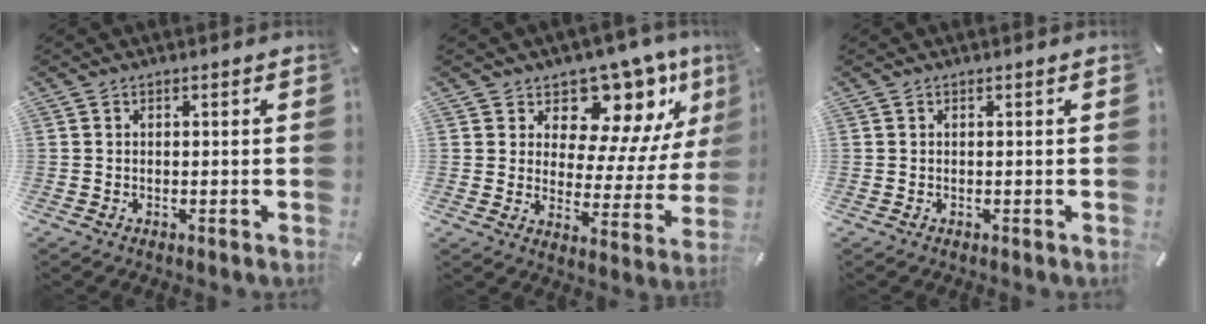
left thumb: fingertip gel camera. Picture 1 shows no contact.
{"total": 12.4, "force": [9.4, 6.8, 4.2], "torque": [-0.055, -0.103, 0.162]}
{"total": 0.0}